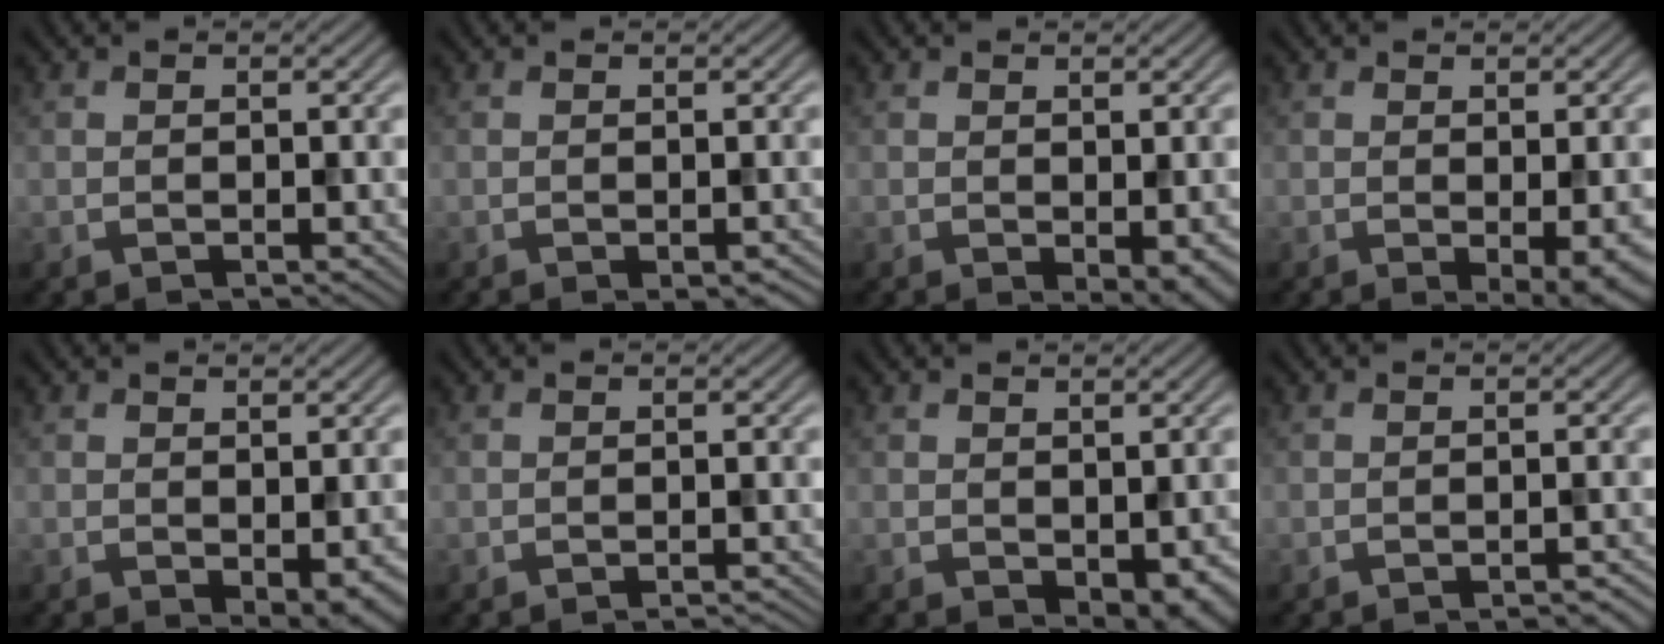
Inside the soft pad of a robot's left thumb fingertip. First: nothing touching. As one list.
[{"total": 1.8, "force": [-1.0, 0.3, 1.4], "torque": [-0.022, 0.000, -0.012]}, {"total": 3.1, "force": [-0.9, 1.1, 2.8], "torque": [-0.040, -0.009, -0.008]}, {"total": 4.5, "force": [-1.0, 1.0, 4.3], "torque": [-0.062, -0.008, -0.009]}, {"total": 3.8, "force": [-1.2, 1.6, 3.3], "torque": [-0.047, -0.012, -0.010]}, {"total": 1.0, "force": [-0.8, 0.2, 0.6], "torque": [0.000, 0.001, -0.017]}, {"total": 4.0, "force": [-1.3, 2.2, 3.1], "torque": [-0.042, -0.016, -0.007]}, {"total": 1.9, "force": [-1.4, 0.3, 1.2], "torque": [-0.008, 0.006, -0.026]}]